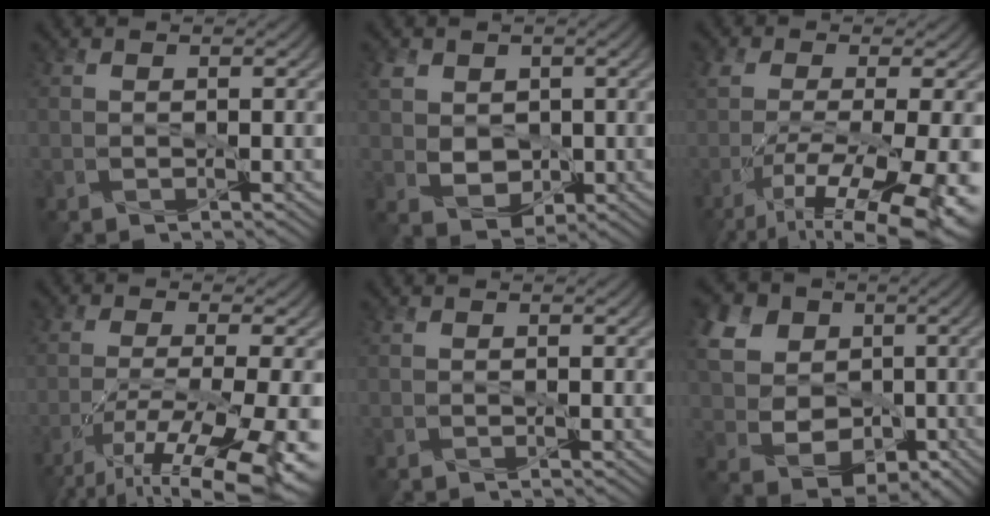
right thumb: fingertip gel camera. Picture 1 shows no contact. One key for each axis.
{"total": 4.8, "fx": 0.9, "fy": 4.0, "fz": 2.6, "tx": -0.077, "ty": -0.002, "tz": 0.014}
{"total": 14.1, "fx": -6.7, "fy": 4.7, "fz": 11.5, "tx": -0.224, "ty": -0.022, "tz": -0.099}
{"total": 14.0, "fx": -8.5, "fy": 3.2, "fz": 10.6, "tx": -0.199, "ty": -0.021, "tz": -0.133}
{"total": 0.0}
{"total": 11.1, "fx": 1.6, "fy": 9.2, "fz": 6.1, "tx": -0.187, "ty": 0.009, "tz": 0.029}